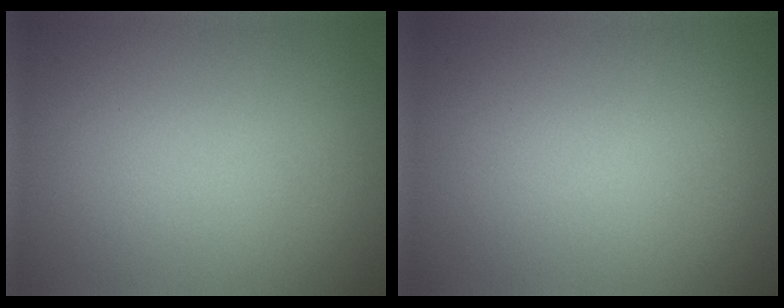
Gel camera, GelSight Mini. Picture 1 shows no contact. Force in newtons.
{"total": 0.0}